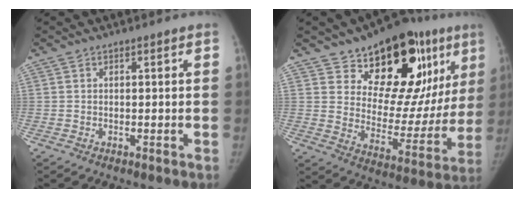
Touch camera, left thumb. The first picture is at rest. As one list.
[{"total": 24.5, "force": [13.4, 12.7, 16.1], "torque": [-0.171, -0.052, 0.204]}]